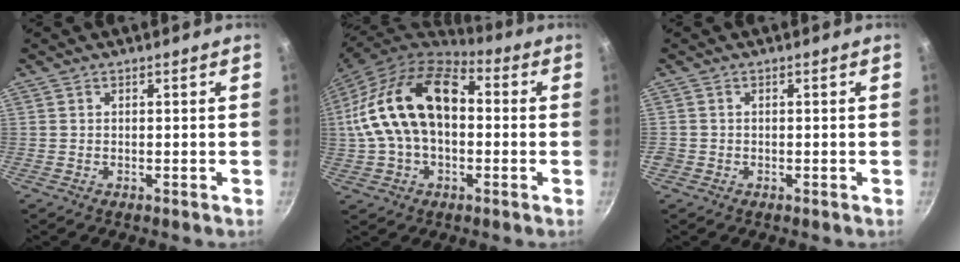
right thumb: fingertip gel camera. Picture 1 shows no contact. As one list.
[{"total": 21.0, "force": [1.3, 13.4, 16.1], "torque": [-0.288, 0.042, 0.010]}, {"total": 1.0, "force": [-0.5, 0.8, 0.3], "torque": [-0.009, 0.001, -0.008]}]